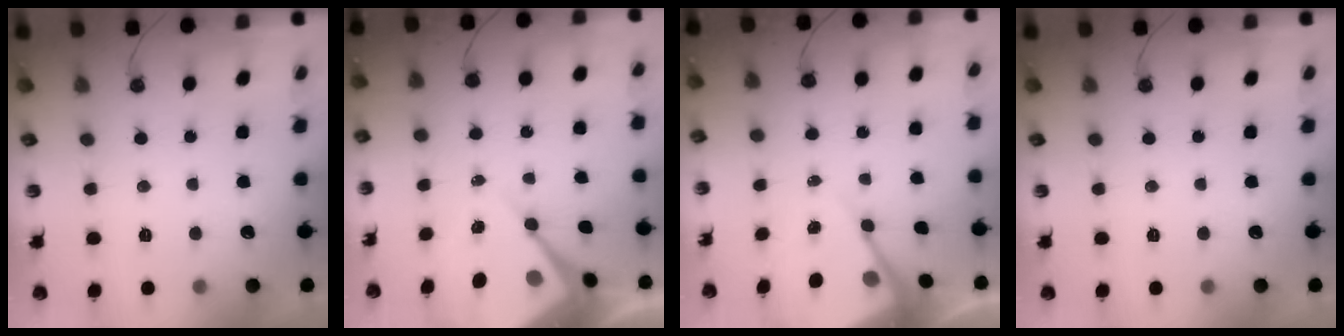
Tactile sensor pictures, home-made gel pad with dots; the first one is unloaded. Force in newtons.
{"total": 9.4, "press": 9.3, "slide": 0.8}
{"total": 8.8, "press": 8.7, "slide": 0.7}
{"total": 0.0}